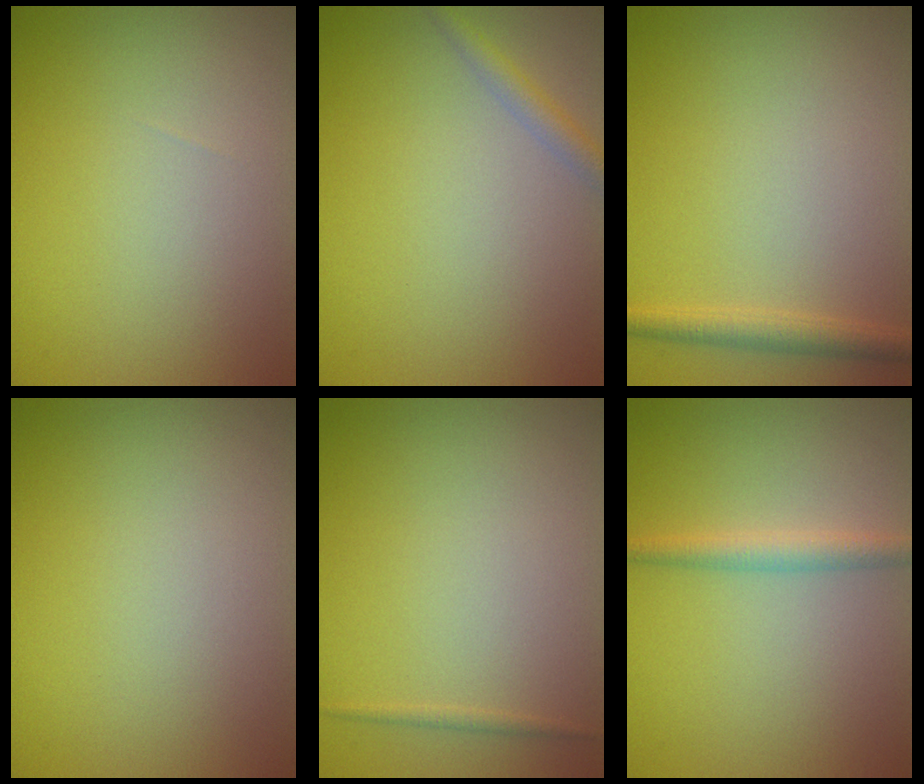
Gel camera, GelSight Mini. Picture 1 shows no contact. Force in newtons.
{"total": 1.7, "press": 1.7, "slide": 0.1}
{"total": 1.9, "press": 1.9, "slide": 0.1}
{"total": 0.0}
{"total": 0.6, "press": 0.6, "slide": 0.0}
{"total": 1.9, "press": 1.9, "slide": 0.1}